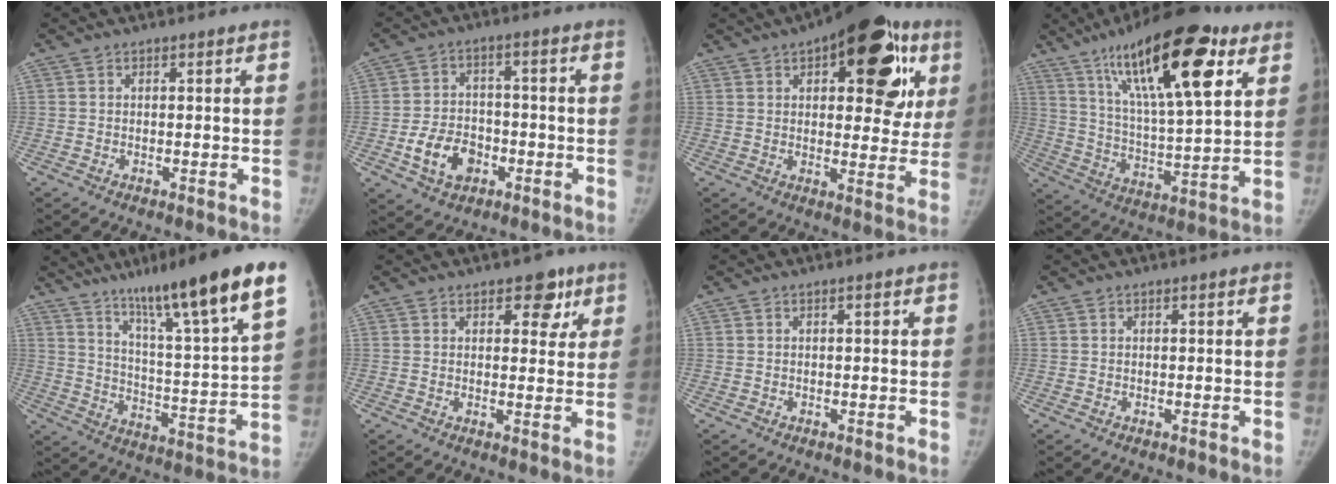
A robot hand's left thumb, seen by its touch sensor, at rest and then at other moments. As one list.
[{"total": 9.0, "force": [-3.5, 6.6, 5.0], "torque": [-0.068, 0.022, -0.058]}, {"total": 22.3, "force": [9.1, 10.4, 17.5], "torque": [-0.179, 0.002, 0.116]}, {"total": 24.3, "force": [12.5, 7.3, 19.5], "torque": [-0.295, -0.030, 0.211]}, {"total": 22.6, "force": [14.5, 2.0, 17.2], "torque": [-0.245, -0.049, 0.229]}, {"total": 5.3, "force": [3.0, 3.3, 2.9], "torque": [0.004, -0.010, 0.034]}, {"total": 0.0}, {"total": 0.0}]